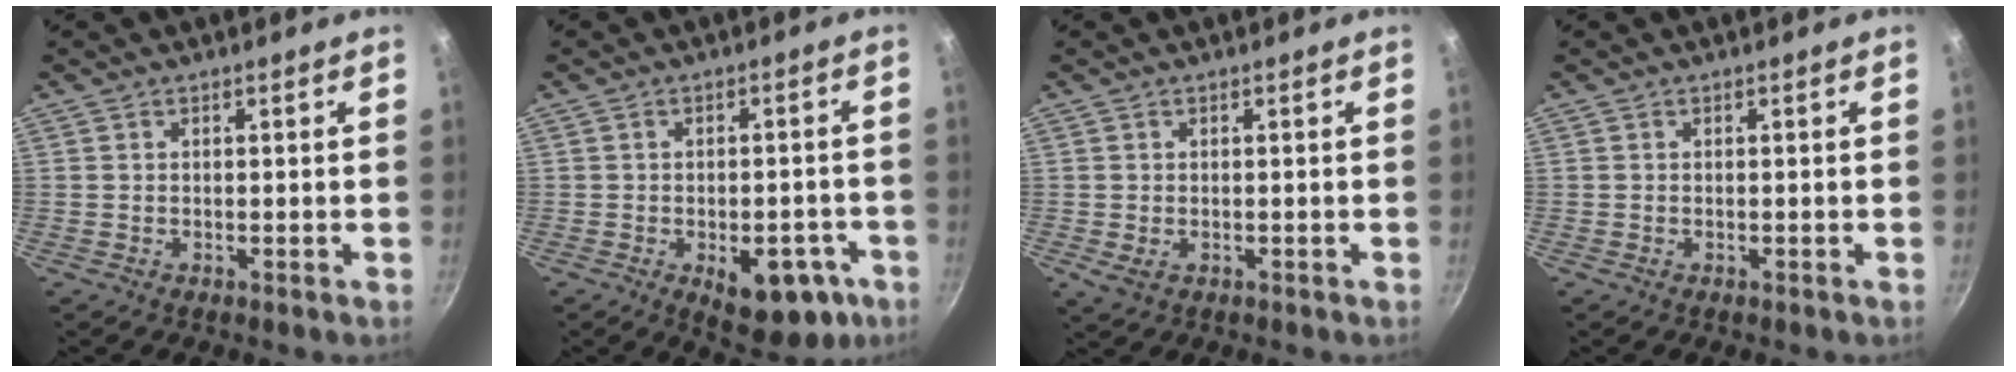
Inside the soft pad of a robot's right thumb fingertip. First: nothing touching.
{"total": 11.9, "force": [-4.5, 6.5, 8.9], "torque": [-0.069, 0.017, -0.044]}
{"total": 1.8, "force": [-0.2, 1.2, 1.3], "torque": [-0.024, -0.004, 0.002]}
{"total": 0.0}